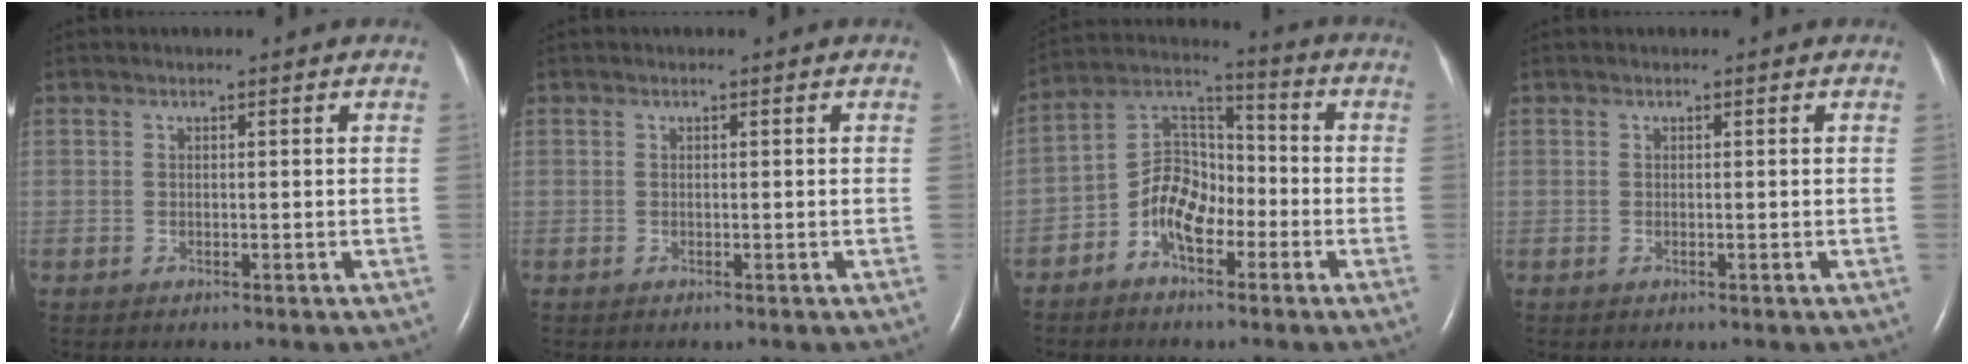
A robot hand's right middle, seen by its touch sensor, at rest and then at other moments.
{"total": 0.0}
{"total": 8.7, "force": [-3.8, 5.2, 5.9], "torque": [-0.120, 0.030, -0.073]}
{"total": 0.0}